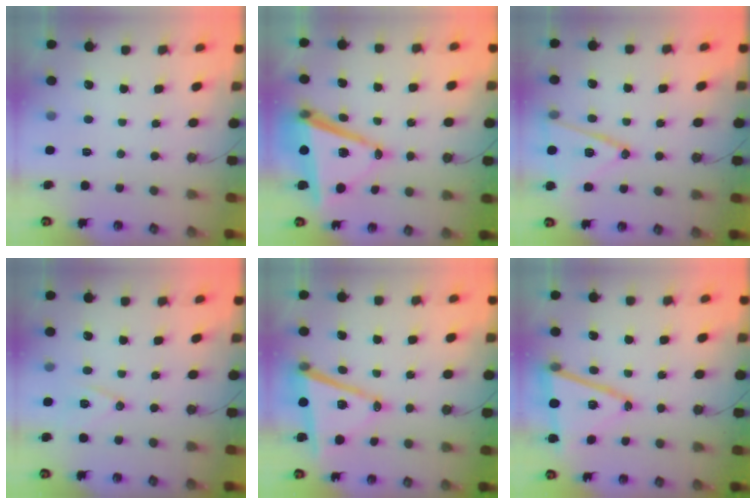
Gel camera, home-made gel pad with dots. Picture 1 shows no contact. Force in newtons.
{"total": 14.4, "press": 13.8, "slide": 3.9}
{"total": 15.0, "press": 14.6, "slide": 3.4}
{"total": 9.6, "press": 8.9, "slide": 3.5}
{"total": 13.7, "press": 13.1, "slide": 3.9}
{"total": 15.9, "press": 15.5, "slide": 3.7}